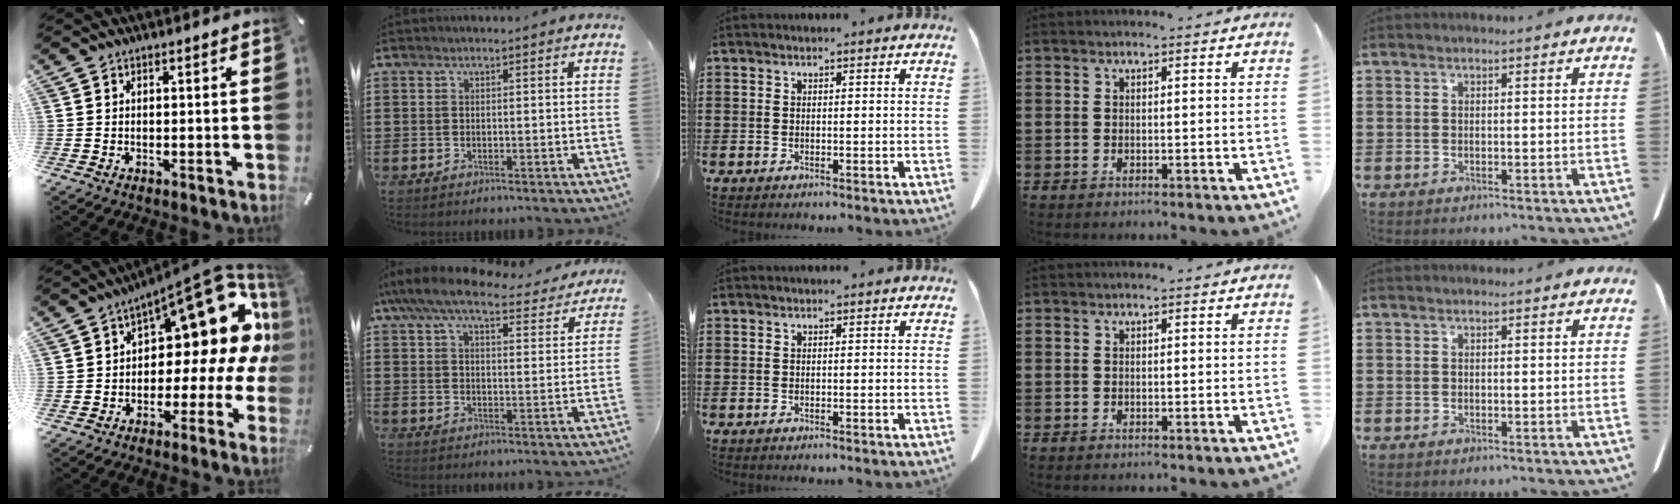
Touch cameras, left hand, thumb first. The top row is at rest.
{"thumb": {"total": 17.9, "force": [6.9, 9.2, 13.6], "torque": [-0.169, -0.067, 0.114]}, "index": {"total": 8.6, "force": [7.4, 1.5, 4.1], "torque": [-0.099, -0.035, 0.130]}}